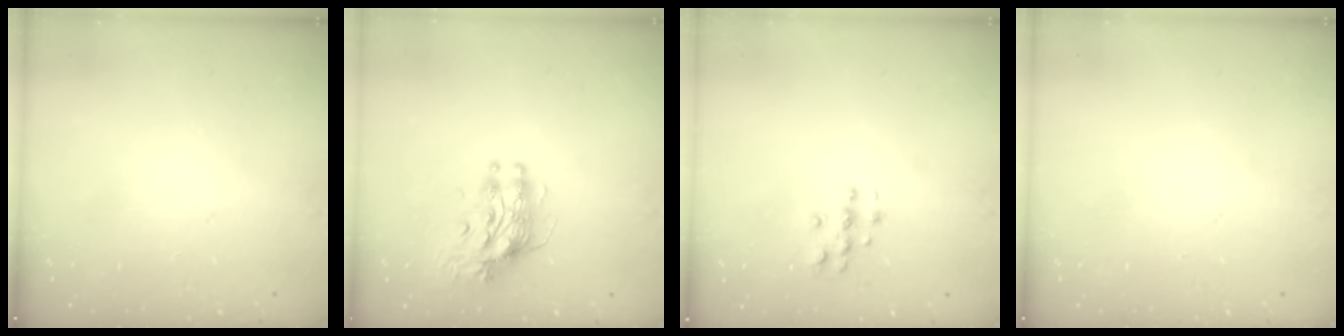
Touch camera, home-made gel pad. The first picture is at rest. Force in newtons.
{"total": 9.0, "press": 8.9, "slide": 0.7}
{"total": 3.9, "press": 3.9, "slide": 0.5}
{"total": 0.0}